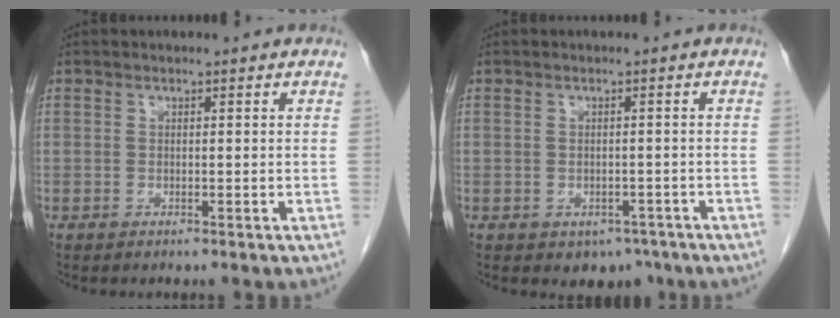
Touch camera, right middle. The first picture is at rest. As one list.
[{"total": 3.0, "force": [-1.9, 2.1, 1.2], "torque": [-0.006, 0.004, -0.016]}]